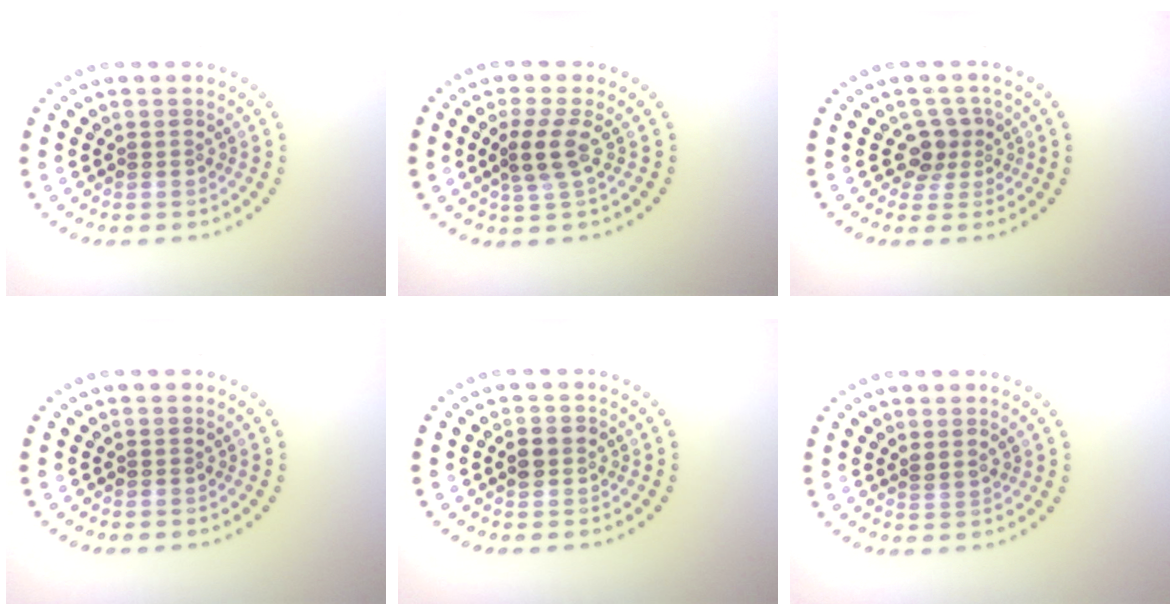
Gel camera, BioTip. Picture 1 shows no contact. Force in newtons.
{"total": 2.4, "press": 2.0, "slide": 1.2}
{"total": 2.4, "press": 1.8, "slide": 1.6}
{"total": 0.0}
{"total": 1.6, "press": 1.6, "slide": 0.2}
{"total": 0.5, "press": 0.3, "slide": 0.4}